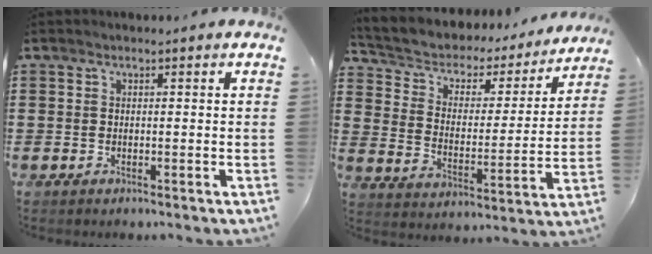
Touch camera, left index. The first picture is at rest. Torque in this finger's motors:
{"motor_torque": [1.40, -0.74, 1.01, 0.21]}